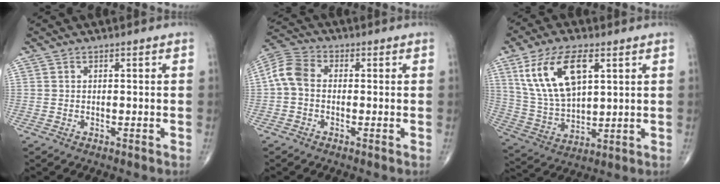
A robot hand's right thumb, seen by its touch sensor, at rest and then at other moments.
{"total": 6.5, "force": [-0.3, 4.6, 4.6], "torque": [-0.089, 0.019, -0.020]}
{"total": 15.4, "force": [6.3, 7.4, 12.0], "torque": [-0.229, -0.016, 0.131]}